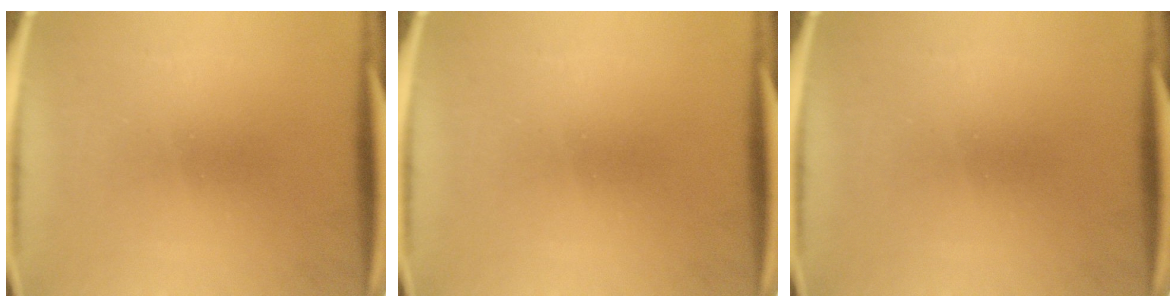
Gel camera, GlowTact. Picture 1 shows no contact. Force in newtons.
{"total": 0.0}
{"total": 0.0}